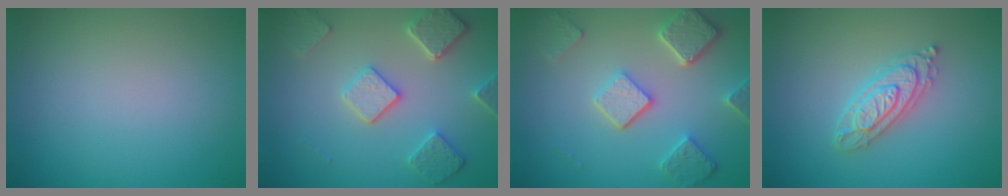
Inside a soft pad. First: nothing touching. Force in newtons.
{"total": 4.6, "press": 3.8, "slide": 2.6}
{"total": 5.3, "press": 4.1, "slide": 3.4}
{"total": 3.7, "press": 3.7, "slide": 0.6}